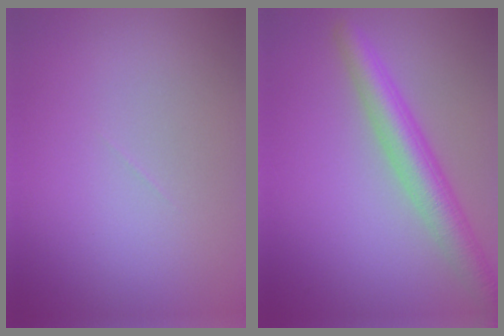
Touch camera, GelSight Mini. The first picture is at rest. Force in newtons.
{"total": 4.9, "press": 4.9, "slide": 0.3}